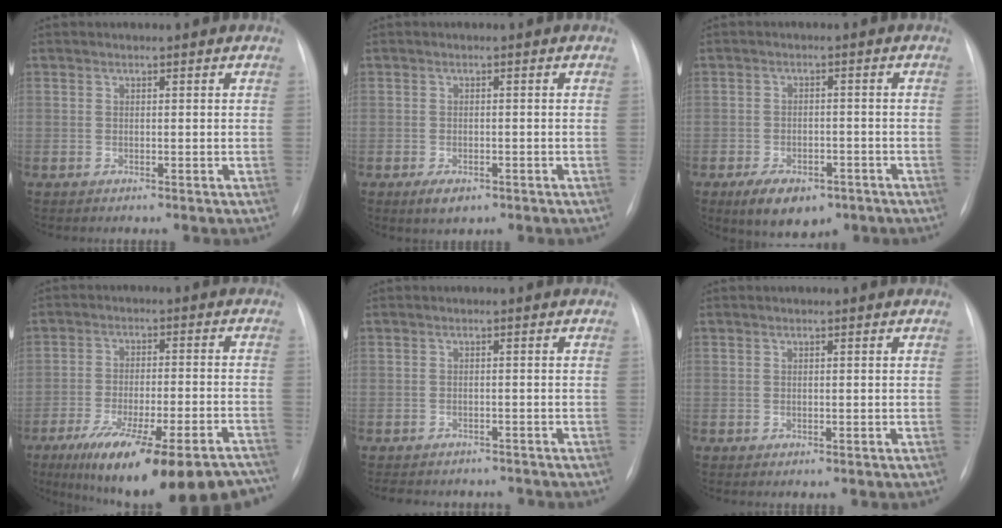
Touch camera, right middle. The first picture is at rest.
{"total": 2.9, "force": [-1.6, 1.5, 1.9], "torque": [-0.034, -0.003, -0.018]}
{"total": 8.6, "force": [-5.5, 4.6, 4.8], "torque": [-0.072, -0.001, -0.080]}
{"total": 23.4, "force": [-18.4, 4.3, 13.9], "torque": [-0.166, -0.012, -0.261]}
{"total": 8.9, "force": [-7.8, 3.4, 2.7], "torque": [-0.050, 0.001, -0.090]}
{"total": 0.0}